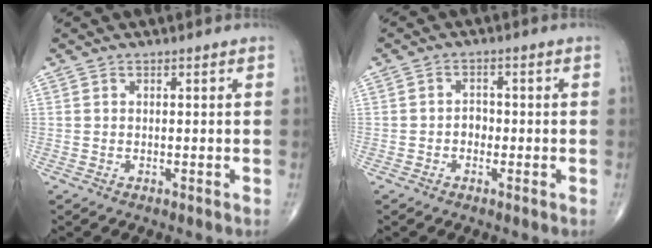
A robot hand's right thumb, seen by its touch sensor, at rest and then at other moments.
{"total": 2.2, "force": [-0.7, 1.7, 1.1], "torque": [-0.003, 0.008, -0.017]}